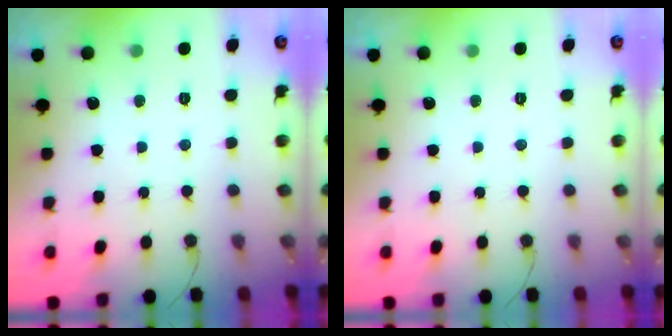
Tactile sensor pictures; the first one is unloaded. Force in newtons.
{"total": 0.0}